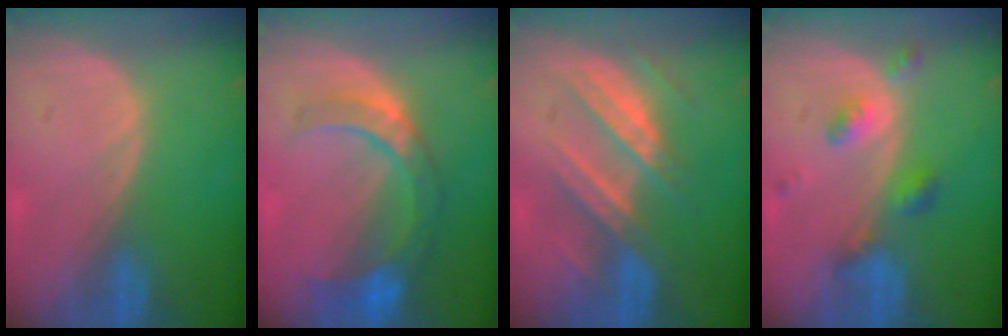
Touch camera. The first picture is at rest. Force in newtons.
{"total": 8.8, "press": 7.8, "slide": 4.0}
{"total": 7.3, "press": 7.3, "slide": 0.6}
{"total": 5.2, "press": 4.6, "slide": 2.6}